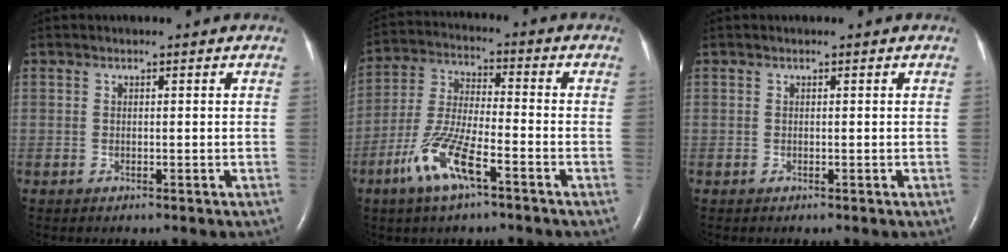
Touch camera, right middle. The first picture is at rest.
{"total": 10.4, "force": [-5.5, 2.1, 8.5], "torque": [-0.189, -0.007, -0.107]}
{"total": 0.0}